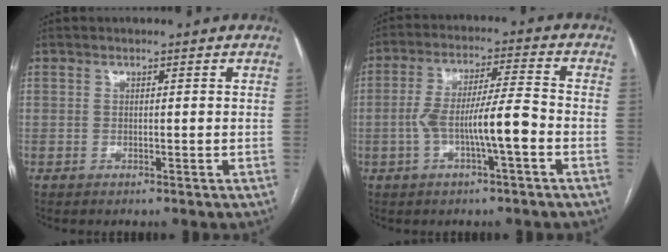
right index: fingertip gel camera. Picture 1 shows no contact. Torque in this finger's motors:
{"motor_torque": [0.87, -0.31, 0.51, 0.15]}